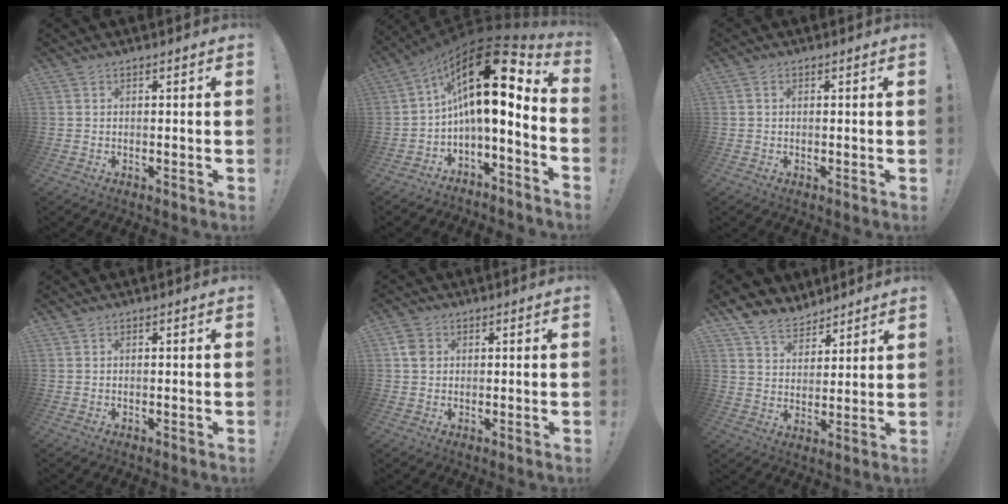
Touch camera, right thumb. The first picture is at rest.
{"total": 18.7, "force": [5.8, 6.2, 16.7], "torque": [-0.279, -0.043, 0.100]}
{"total": 0.5, "force": [0.1, 0.4, 0.3], "torque": [-0.006, 0.002, 0.001]}
{"total": 0.0}
{"total": 3.9, "force": [0.8, 3.4, 1.8], "torque": [-0.018, 0.003, 0.016]}
{"total": 8.6, "force": [7.1, 4.5, 1.6], "torque": [-0.039, -0.050, 0.142]}